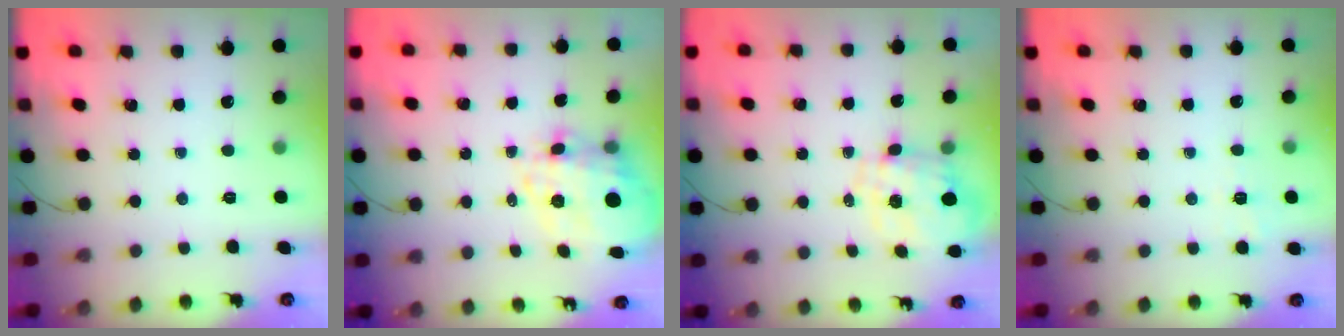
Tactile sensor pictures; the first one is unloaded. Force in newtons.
{"total": 8.7, "press": 8.2, "slide": 3.0}
{"total": 1.7, "press": 1.6, "slide": 0.6}
{"total": 2.7, "press": 2.3, "slide": 1.5}